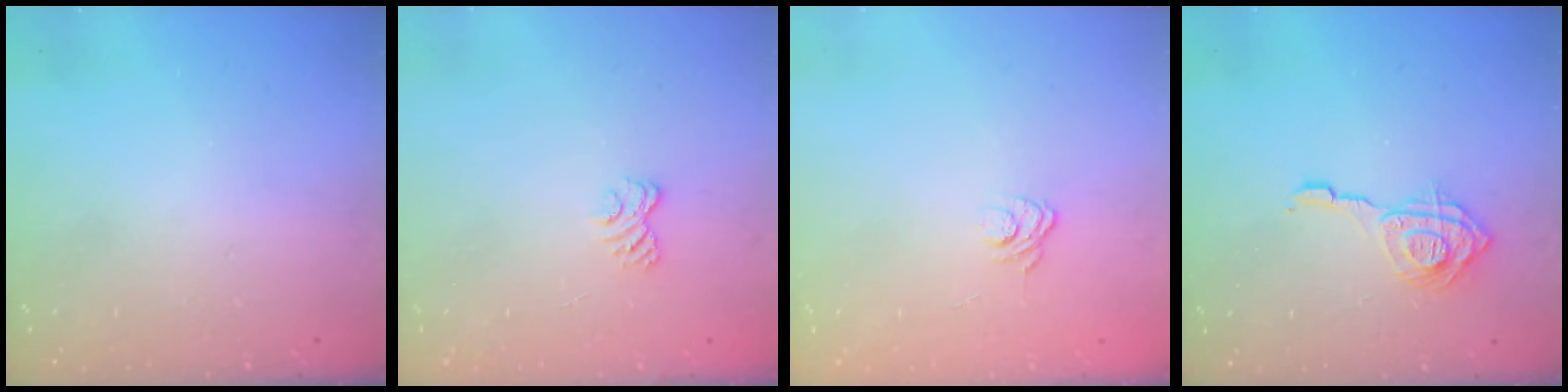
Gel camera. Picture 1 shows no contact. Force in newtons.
{"total": 2.5, "press": 2.2, "slide": 1.2}
{"total": 2.8, "press": 2.5, "slide": 1.4}
{"total": 11.7, "press": 11.7, "slide": 1.1}